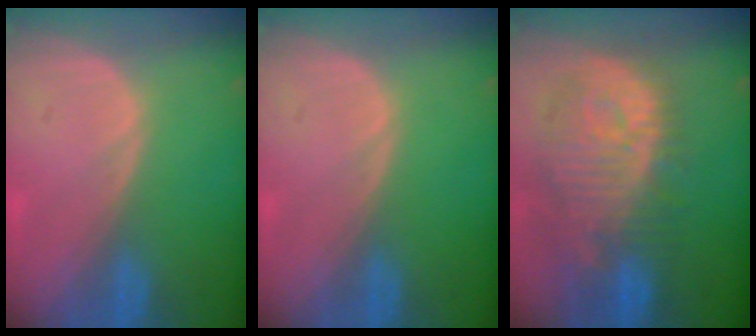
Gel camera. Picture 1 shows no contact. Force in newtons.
{"total": 0.0}
{"total": 12.2, "press": 11.0, "slide": 5.1}